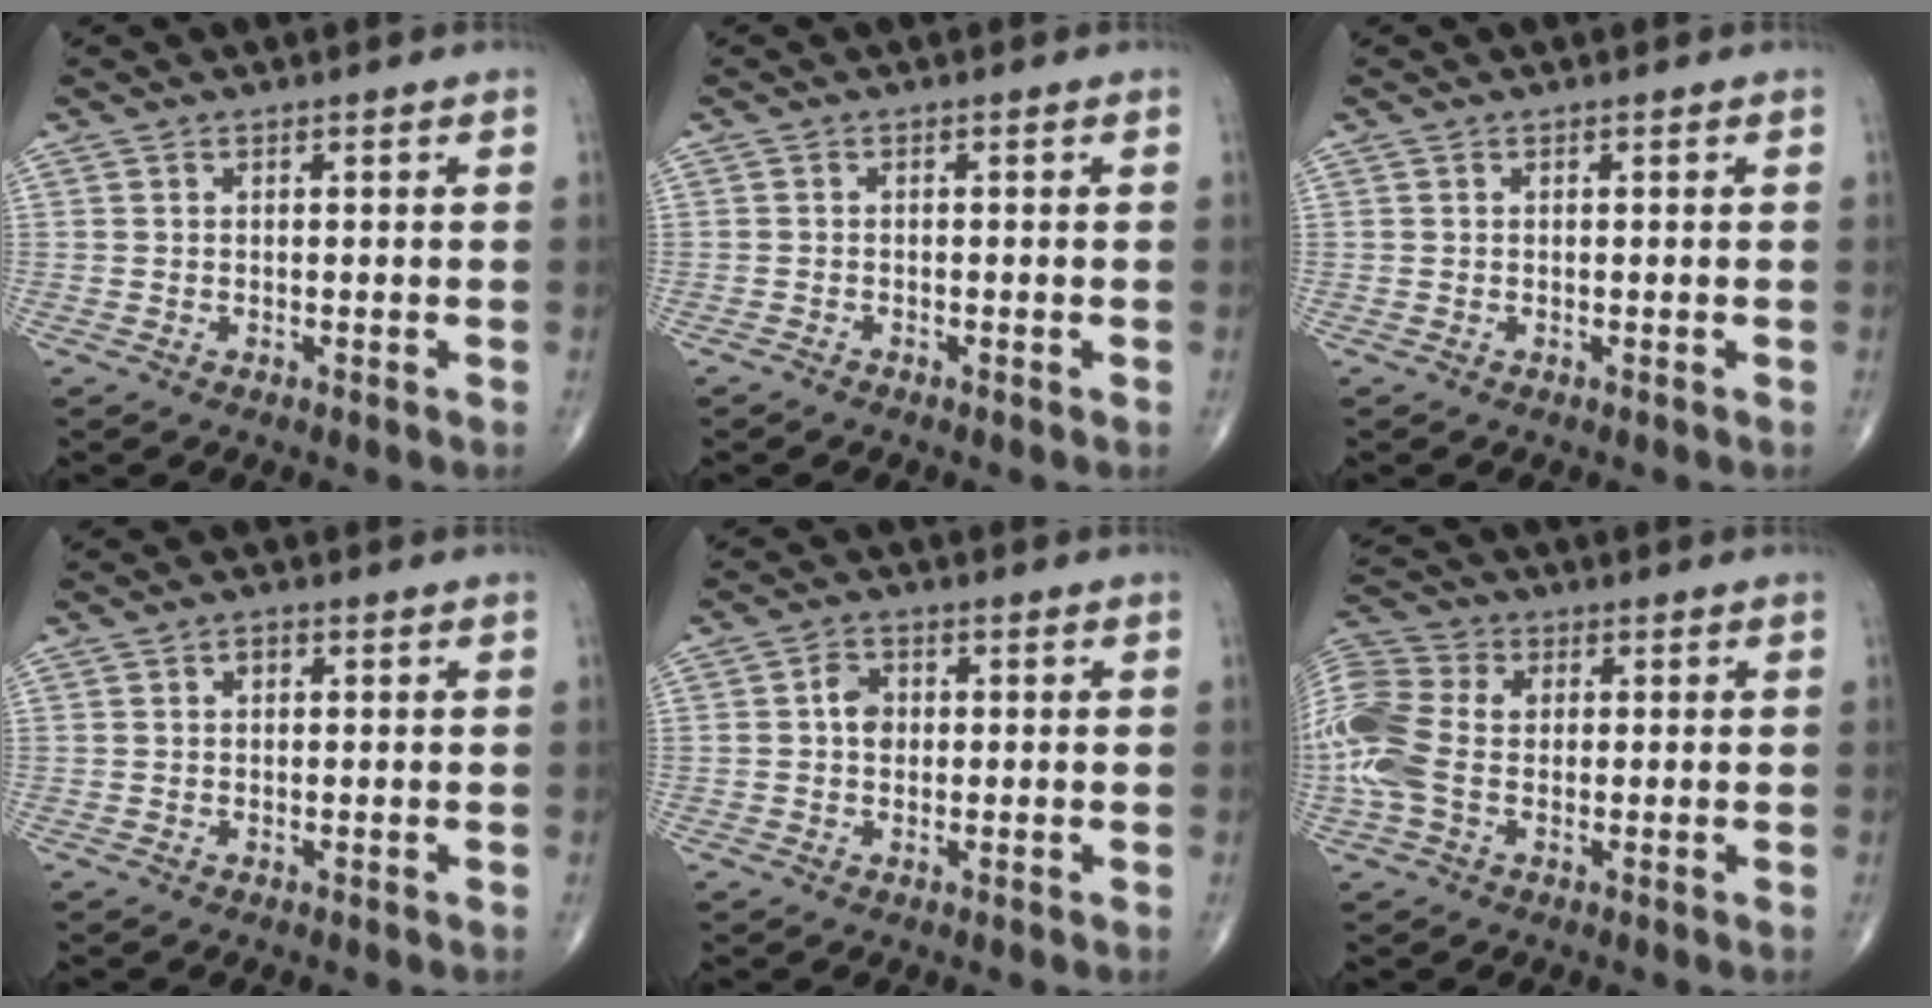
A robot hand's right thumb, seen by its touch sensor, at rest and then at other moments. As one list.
[{"total": 0.6, "force": [-0.5, 0.2, 0.1], "torque": [0.000, 0.000, -0.016]}, {"total": 0.0}, {"total": 1.4, "force": [0.3, 1.0, 0.9], "torque": [-0.008, 0.004, 0.003]}, {"total": 3.4, "force": [0.2, 2.7, 2.1], "torque": [-0.027, 0.006, -0.003]}, {"total": 15.6, "force": [-0.2, 10.9, 11.2], "torque": [-0.290, 0.024, -0.007]}]